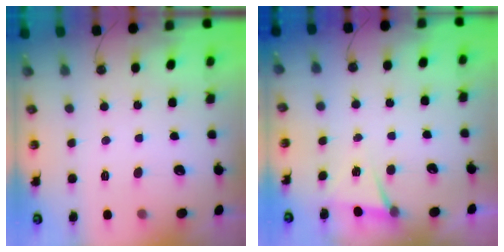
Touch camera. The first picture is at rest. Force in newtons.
{"total": 4.9, "press": 1.9, "slide": 4.5}